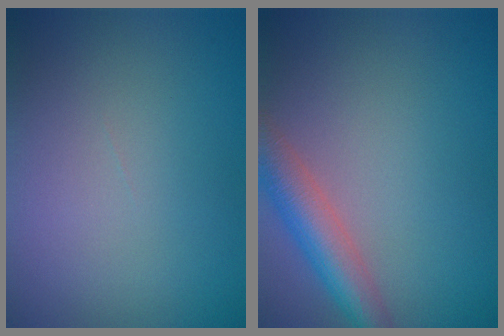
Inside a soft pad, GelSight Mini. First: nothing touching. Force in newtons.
{"total": 4.7, "press": 4.7, "slide": 0.2}